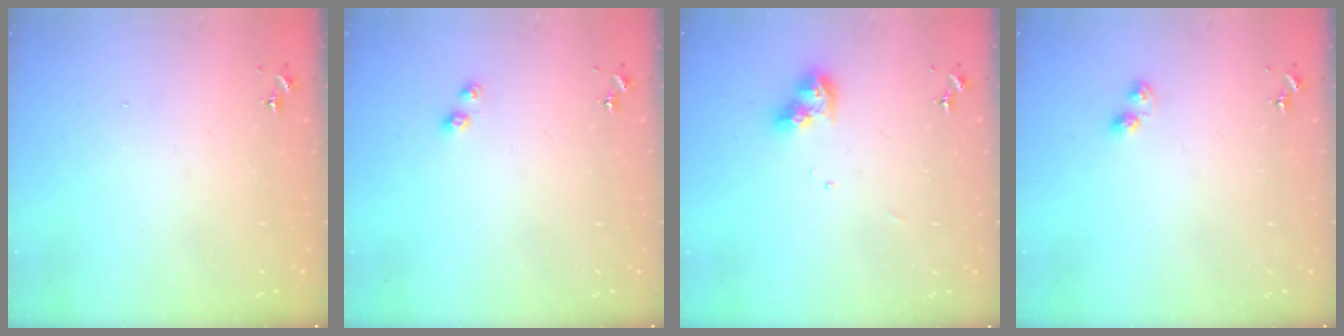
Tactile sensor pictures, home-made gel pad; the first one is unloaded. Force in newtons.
{"total": 3.4, "press": 3.4, "slide": 0.5}
{"total": 9.7, "press": 9.6, "slide": 0.8}
{"total": 3.6, "press": 3.5, "slide": 0.4}